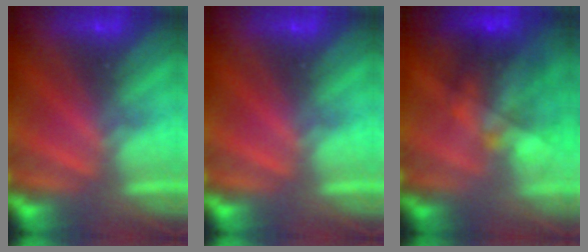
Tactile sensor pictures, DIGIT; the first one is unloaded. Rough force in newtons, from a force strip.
{"total": 0.0}
{"total": 6.9}